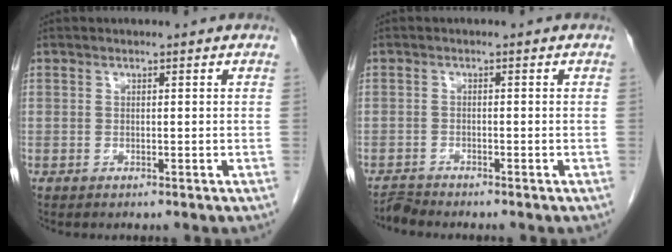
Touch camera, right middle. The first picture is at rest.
{"total": 1.7, "force": [-1.6, -0.3, -0.2], "torque": [0.003, -0.011, -0.032]}